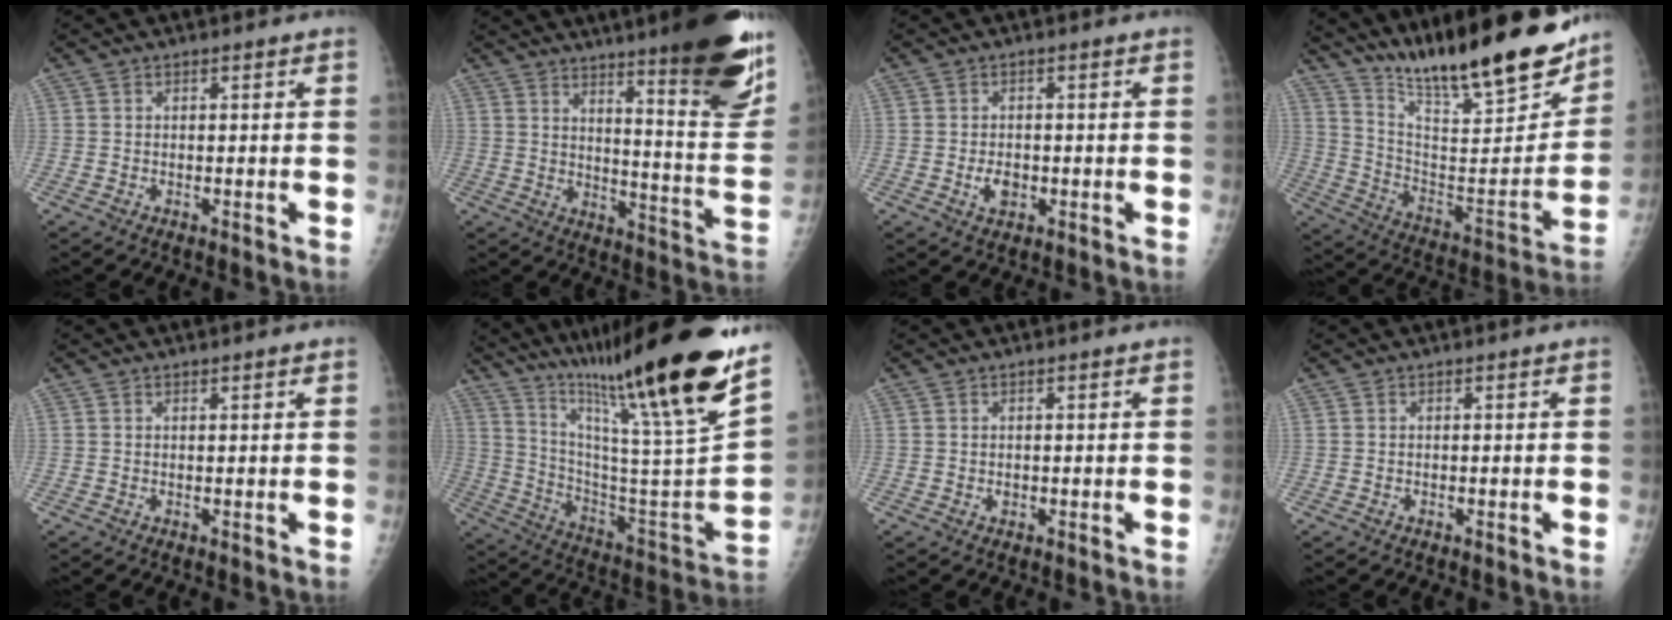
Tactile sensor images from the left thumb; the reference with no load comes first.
{"total": 22.5, "force": [14.8, 2.9, 16.6], "torque": [-0.202, -0.089, 0.204]}
{"total": 3.2, "force": [-0.8, 2.1, 2.2], "torque": [-0.030, 0.004, -0.010]}
{"total": 25.3, "force": [20.4, 4.4, 14.4], "torque": [-0.206, -0.104, 0.328]}
{"total": 0.9, "force": [0.6, 0.1, 0.6], "torque": [-0.008, -0.001, 0.008]}
{"total": 35.0, "force": [24.9, 3.2, 24.4], "torque": [-0.354, -0.119, 0.392]}
{"total": 0.7, "force": [0.1, 0.5, 0.5], "torque": [-0.003, 0.001, 0.003]}
{"total": 0.0}